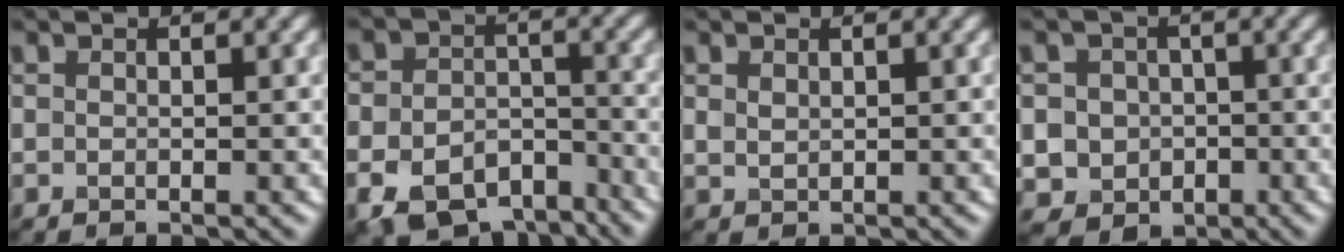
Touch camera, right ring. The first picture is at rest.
{"total": 8.6, "force": [-5.2, 5.3, 4.4], "torque": [-0.078, -0.018, -0.091]}
{"total": 0.9, "force": [0.5, 0.6, 0.5], "torque": [-0.014, -0.002, 0.014]}
{"total": 4.9, "force": [-1.2, 4.5, 1.4], "torque": [-0.007, -0.001, -0.036]}